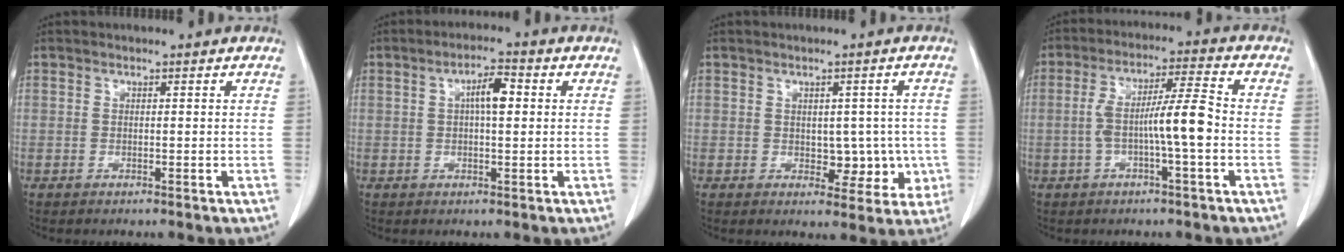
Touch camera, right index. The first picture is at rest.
{"total": 4.6, "force": [0.9, 1.2, 4.3], "torque": [-0.075, 0.011, 0.012]}
{"total": 5.5, "force": [-0.4, 3.8, 3.9], "torque": [-0.030, 0.012, 0.006]}
{"total": 8.4, "force": [-1.5, 0.3, 8.3], "torque": [-0.155, 0.021, -0.027]}